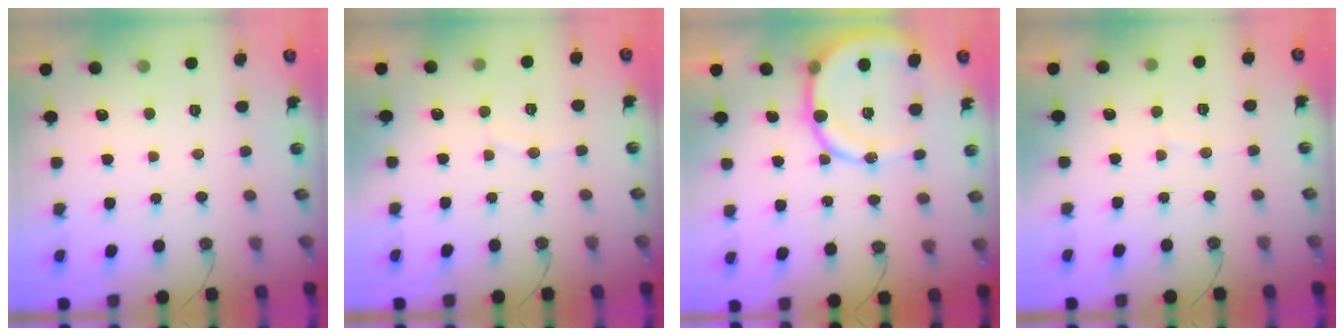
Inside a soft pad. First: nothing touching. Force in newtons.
{"total": 3.7, "press": 3.6, "slide": 0.9}
{"total": 15.3, "press": 15.0, "slide": 2.9}
{"total": 1.8, "press": 1.5, "slide": 1.1}